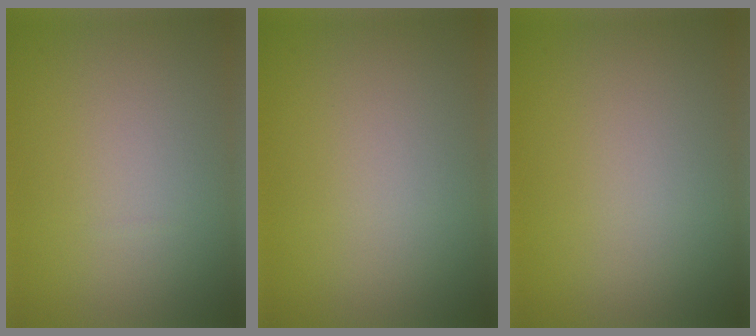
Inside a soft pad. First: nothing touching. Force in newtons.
{"total": 0.0}
{"total": 0.0}